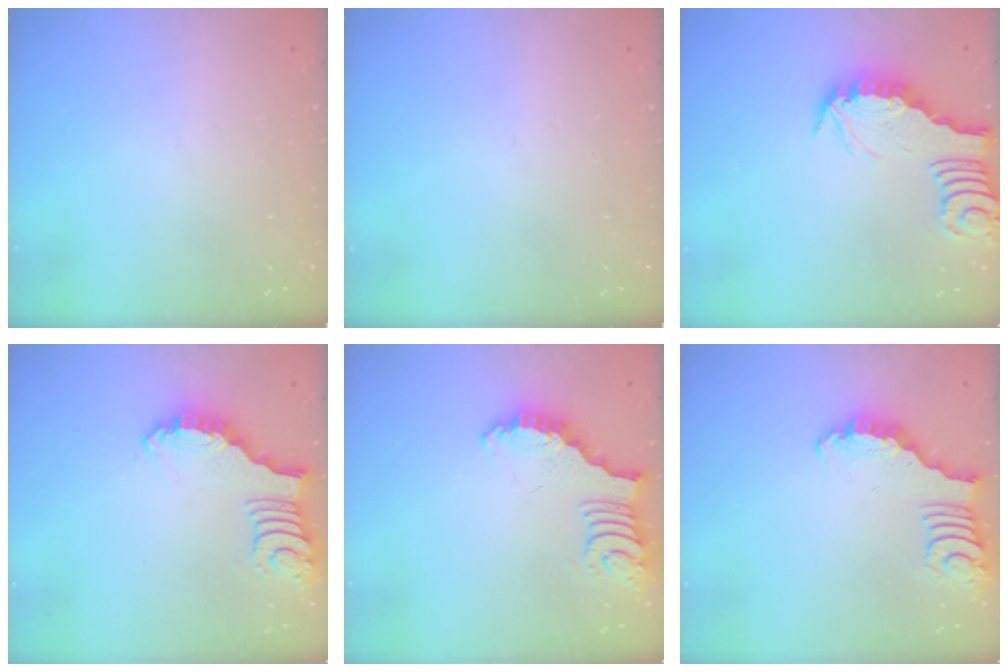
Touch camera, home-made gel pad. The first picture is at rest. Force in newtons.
{"total": 0.0}
{"total": 2.6, "press": 2.6, "slide": 0.2}
{"total": 2.9, "press": 2.9, "slide": 0.1}
{"total": 2.7, "press": 2.6, "slide": 0.6}
{"total": 2.2, "press": 2.2, "slide": 0.0}